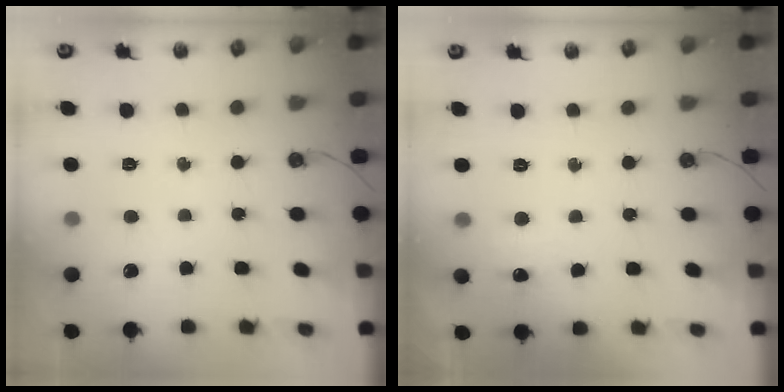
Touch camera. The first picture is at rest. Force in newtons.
{"total": 5.6, "press": 5.6, "slide": 0.8}